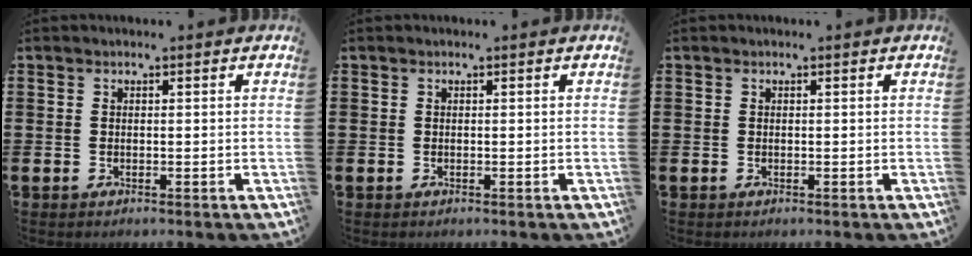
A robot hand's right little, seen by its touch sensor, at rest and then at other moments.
{"total": 0.0}
{"total": 0.0}